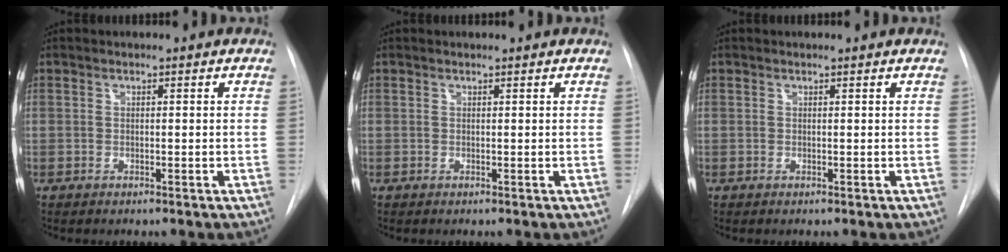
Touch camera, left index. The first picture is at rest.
{"total": 0.9, "force": [0.9, 0.0, 0.1], "torque": [-0.007, 0.008, 0.013]}
{"total": 0.9, "force": [0.9, 0.0, 0.1], "torque": [-0.008, 0.004, 0.010]}